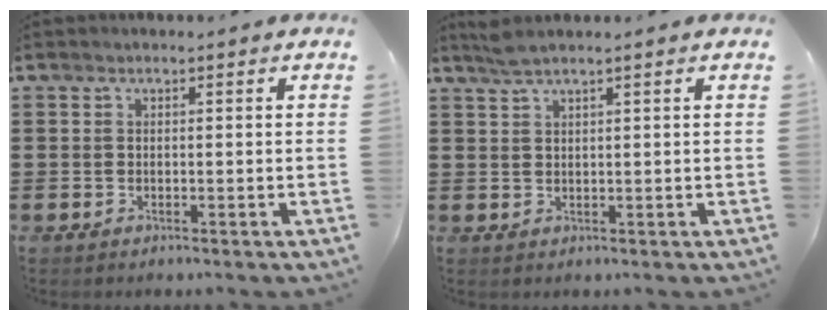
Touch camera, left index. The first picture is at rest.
{"total": 2.2, "force": [1.7, 0.0, 1.3], "torque": [-0.028, 0.001, 0.032]}